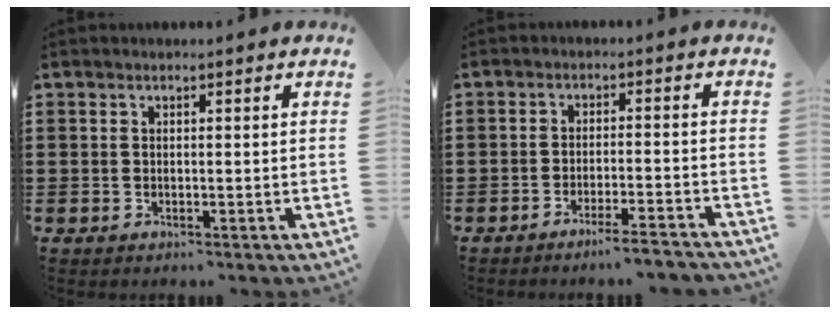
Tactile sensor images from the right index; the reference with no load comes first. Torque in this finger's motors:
{"motor_torque": [1.05, 1.09, -0.03, -0.01]}